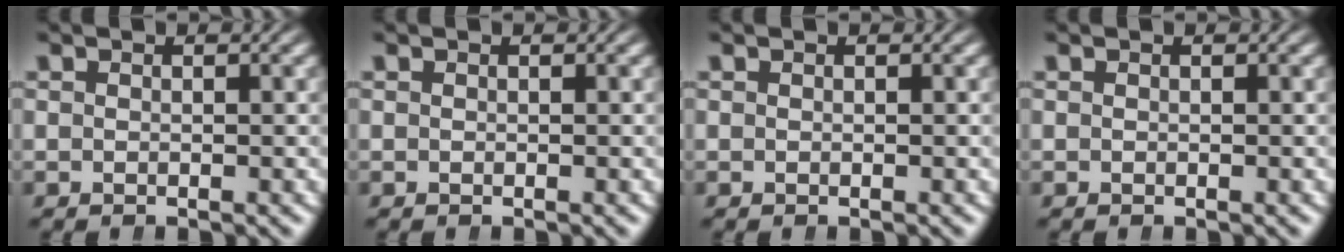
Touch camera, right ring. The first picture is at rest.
{"total": 0.0}
{"total": 0.0}
{"total": 0.0}